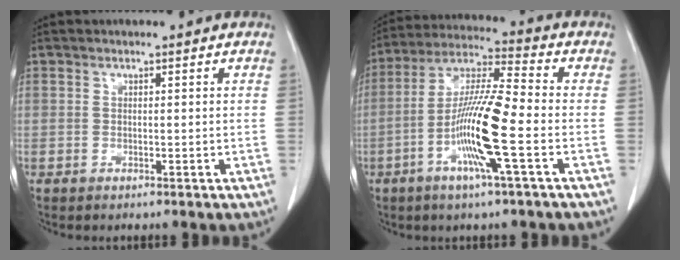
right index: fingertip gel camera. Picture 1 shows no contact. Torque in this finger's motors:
{"motor_torque": [1.50, -0.64, 0.51, 0.21]}